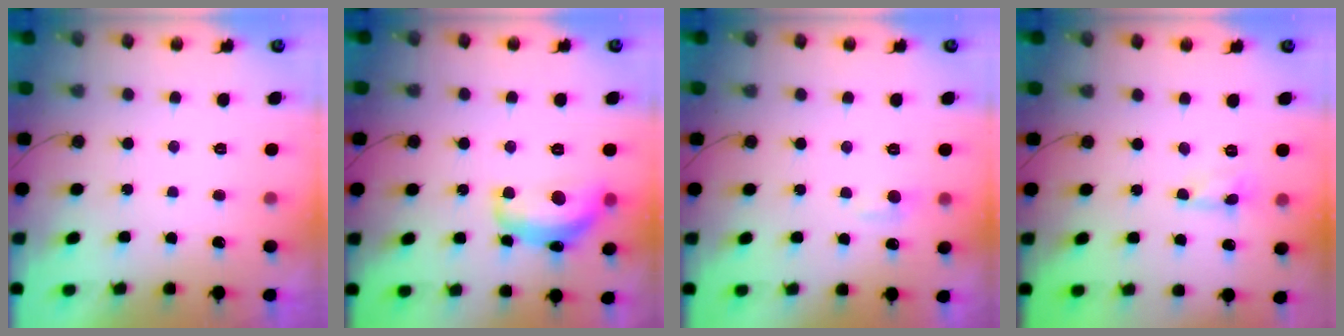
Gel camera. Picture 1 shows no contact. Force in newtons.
{"total": 14.0, "press": 14.0, "slide": 0.7}
{"total": 5.3, "press": 5.2, "slide": 0.6}
{"total": 0.0}